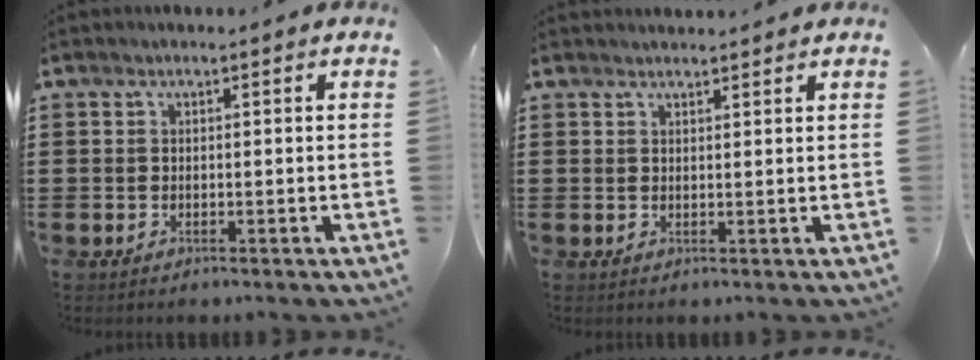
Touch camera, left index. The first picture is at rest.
{"total": 1.3, "force": [1.3, 0.1, 0.1], "torque": [-0.004, 0.000, 0.026]}